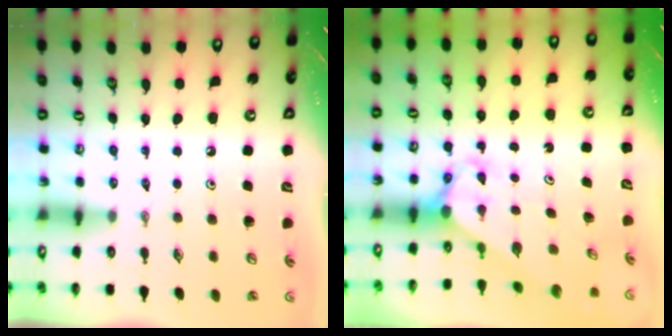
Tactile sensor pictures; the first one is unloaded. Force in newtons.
{"total": 3.2, "press": 3.2, "slide": 0.2}